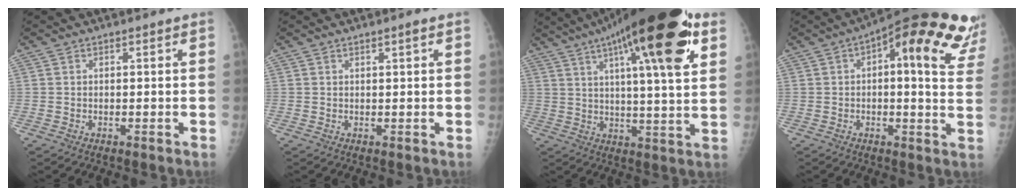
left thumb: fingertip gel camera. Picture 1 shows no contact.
{"total": 0.9, "force": [0.6, 0.0, 0.7], "torque": [-0.009, -0.002, 0.010]}
{"total": 25.8, "force": [12.4, 5.9, 21.8], "torque": [-0.331, -0.009, 0.185]}
{"total": 20.6, "force": [9.8, 6.2, 17.0], "torque": [-0.203, -0.005, 0.106]}